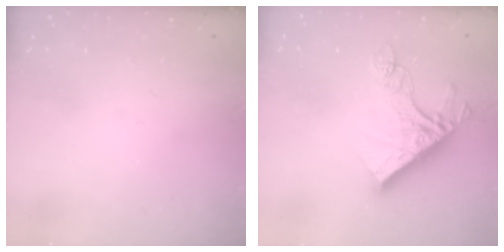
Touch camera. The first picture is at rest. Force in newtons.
{"total": 13.3, "press": 13.3, "slide": 1.1}